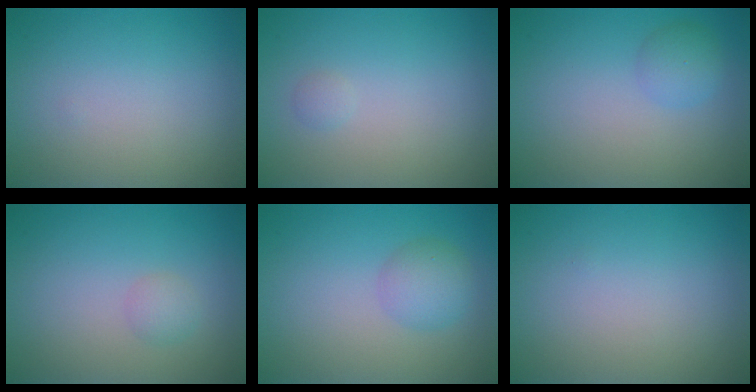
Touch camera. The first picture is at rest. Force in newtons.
{"total": 0.6, "press": 0.6, "slide": 0.1}
{"total": 1.8, "press": 1.8, "slide": 0.0}
{"total": 1.2, "press": 1.2, "slide": 0.0}
{"total": 2.5, "press": 2.5, "slide": 0.1}
{"total": 0.0}